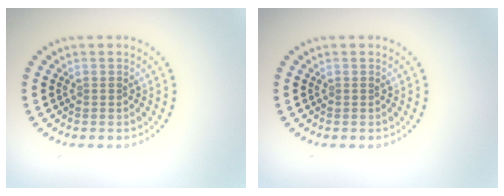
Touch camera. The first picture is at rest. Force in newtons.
{"total": 0.0}